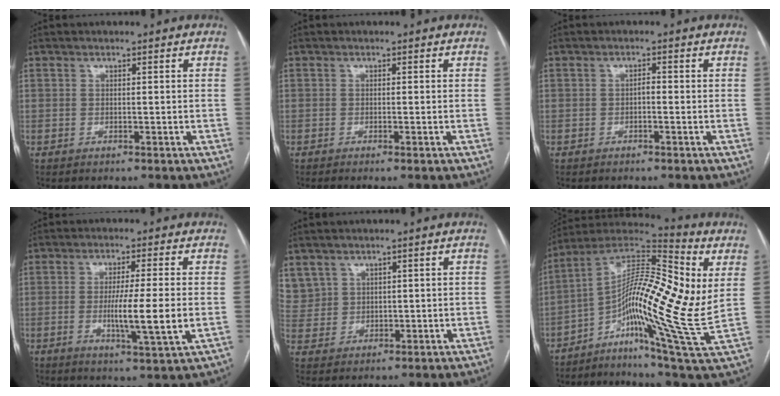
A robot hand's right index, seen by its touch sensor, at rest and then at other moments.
{"total": 0.8, "force": [-0.4, -0.1, 0.7], "torque": [-0.015, 0.000, -0.006]}
{"total": 0.9, "force": [-0.3, 0.4, 0.8], "torque": [-0.012, 0.004, -0.007]}
{"total": 8.6, "force": [-1.1, -0.5, 8.5], "torque": [-0.146, -0.022, -0.021]}
{"total": 7.0, "force": [3.8, 5.8, 1.0], "torque": [-0.037, 0.021, 0.094]}
{"total": 20.3, "force": [1.0, 2.7, 20.1], "torque": [-0.362, 0.033, -0.001]}